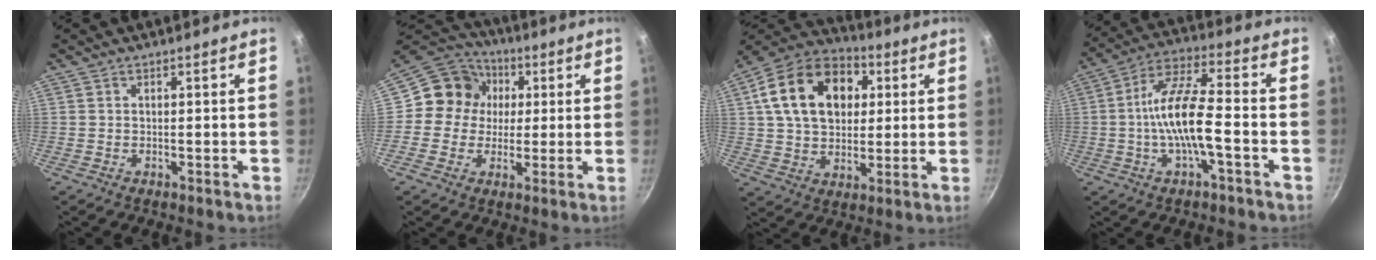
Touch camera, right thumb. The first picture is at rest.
{"total": 11.4, "force": [1.6, 10.5, 4.2], "torque": [-0.032, 0.018, 0.003]}
{"total": 19.7, "force": [5.1, 13.9, 13.0], "torque": [-0.196, 0.016, 0.076]}
{"total": 12.3, "force": [-2.8, 3.6, 11.4], "torque": [-0.218, 0.036, -0.062]}